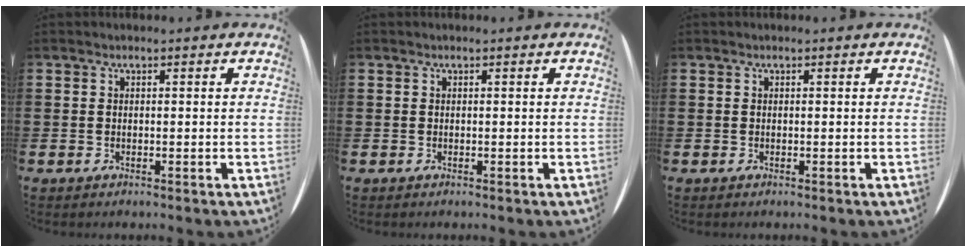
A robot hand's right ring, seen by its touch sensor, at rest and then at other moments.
{"total": 0.0}
{"total": 0.0}